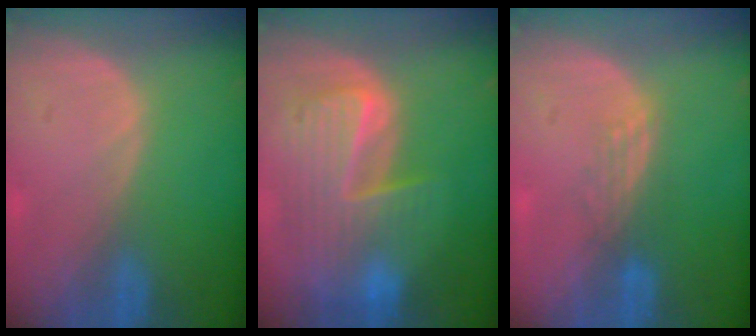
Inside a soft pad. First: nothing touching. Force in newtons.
{"total": 9.9, "press": 8.5, "slide": 5.1}
{"total": 2.9, "press": 2.4, "slide": 1.6}